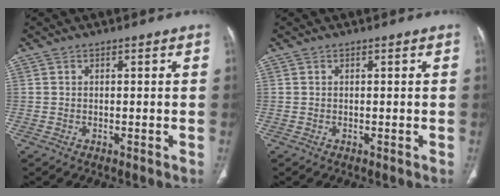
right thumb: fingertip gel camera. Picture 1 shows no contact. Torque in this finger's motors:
{"motor_torque": [0.00, 0.00, -0.06, 0.05, 0.01]}